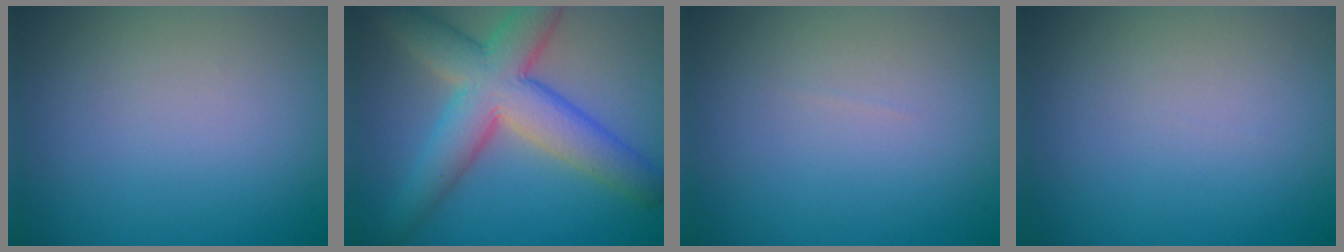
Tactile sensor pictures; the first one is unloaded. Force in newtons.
{"total": 8.9, "press": 8.9, "slide": 0.3}
{"total": 0.0}
{"total": 0.0}